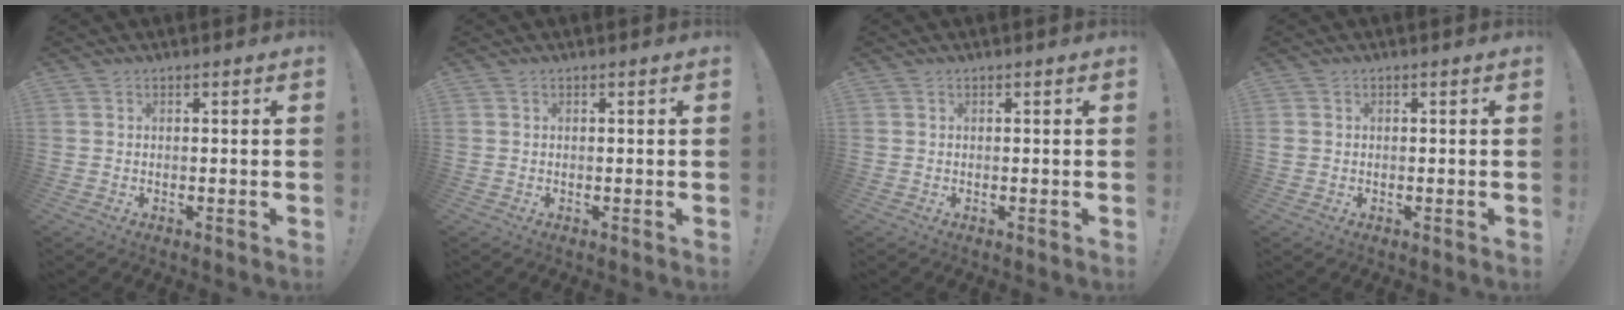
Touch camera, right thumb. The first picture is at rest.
{"total": 0.0}
{"total": 0.0}
{"total": 0.8, "force": [-0.2, 0.8, 0.0], "torque": [-0.007, 0.005, -0.001]}